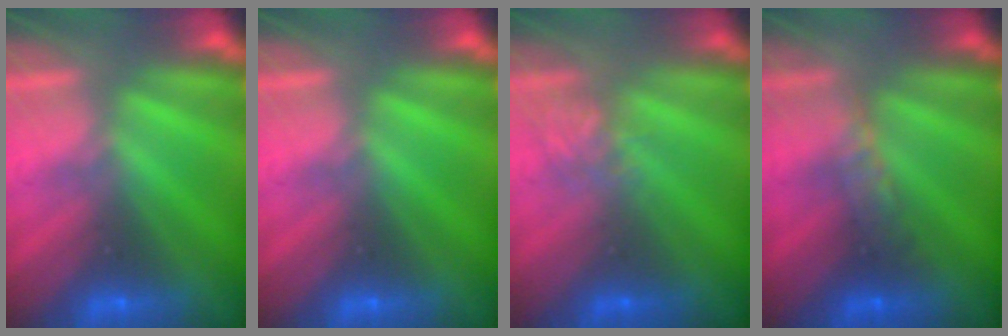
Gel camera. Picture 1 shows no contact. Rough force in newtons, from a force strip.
{"total": 0.0}
{"total": 2.1}
{"total": 2.9}